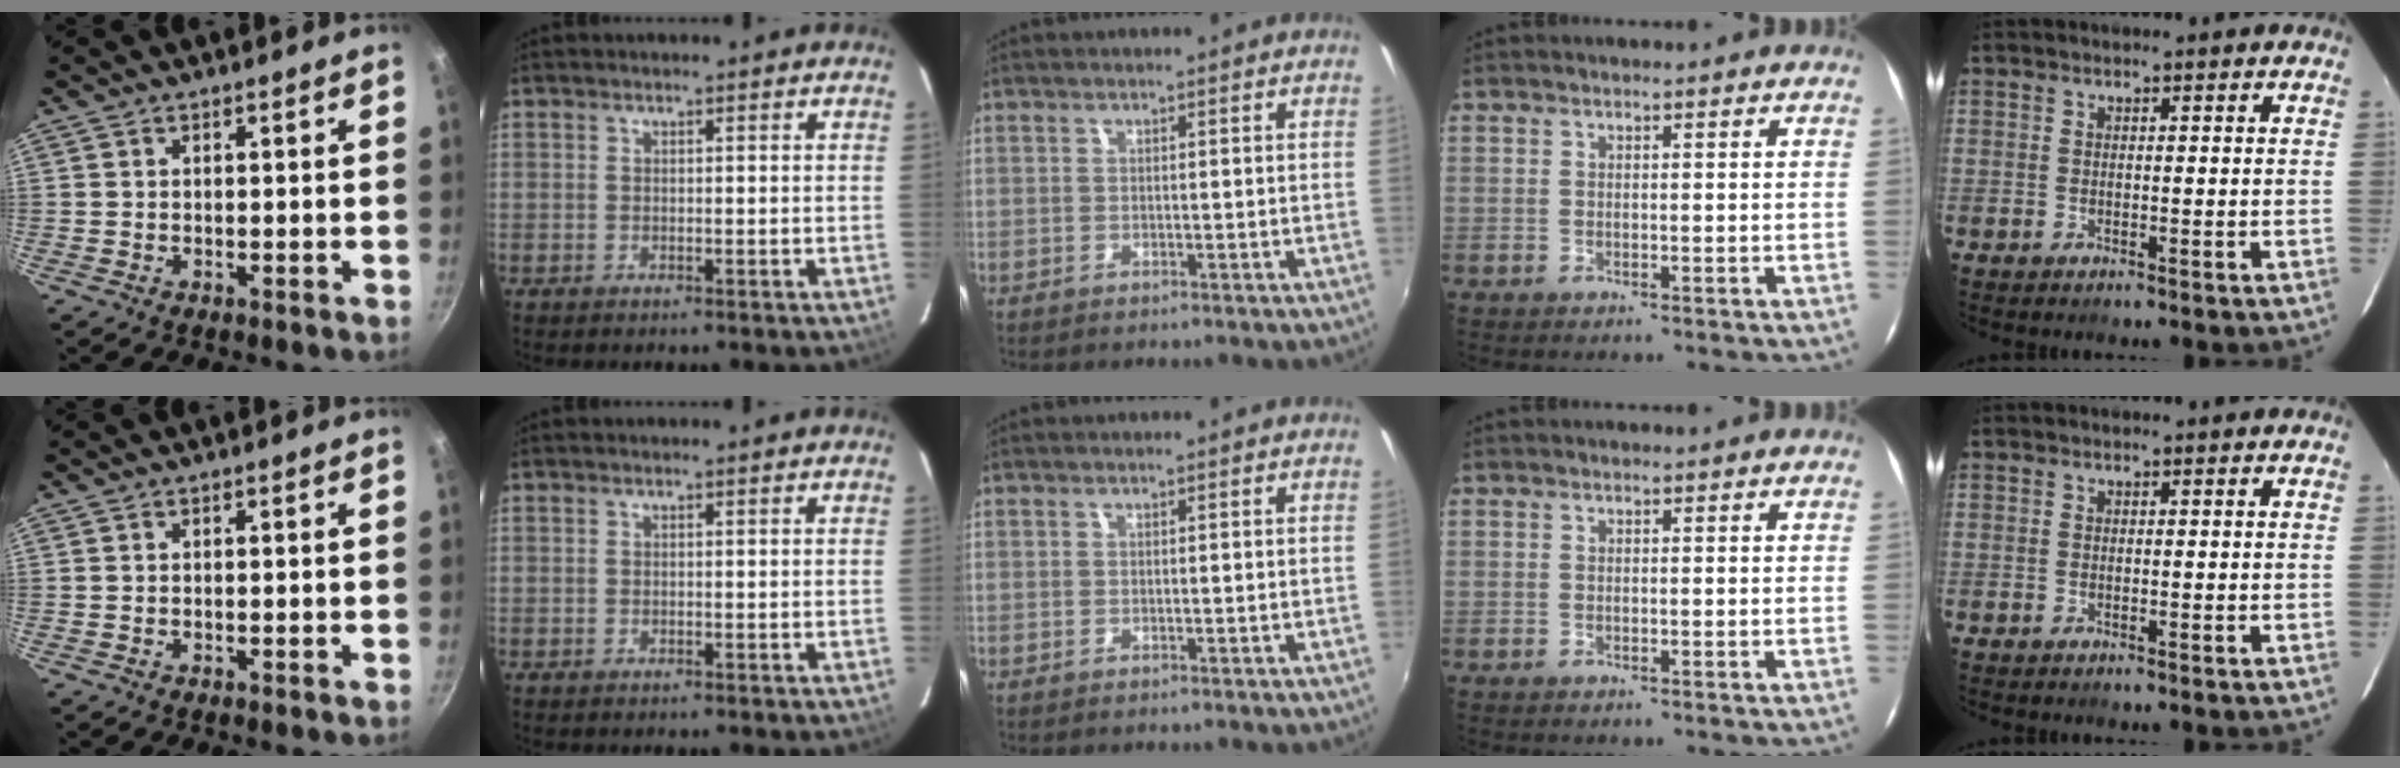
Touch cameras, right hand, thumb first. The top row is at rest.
{}